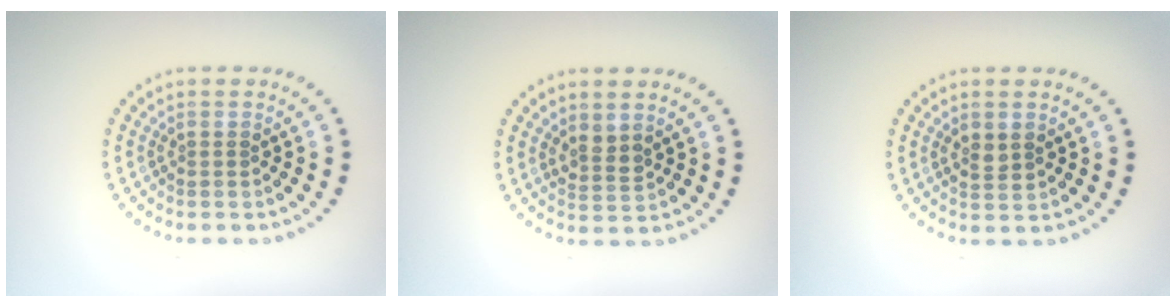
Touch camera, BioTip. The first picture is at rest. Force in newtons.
{"total": 1.5, "press": 1.2, "slide": 0.9}
{"total": 1.6, "press": 1.5, "slide": 0.4}